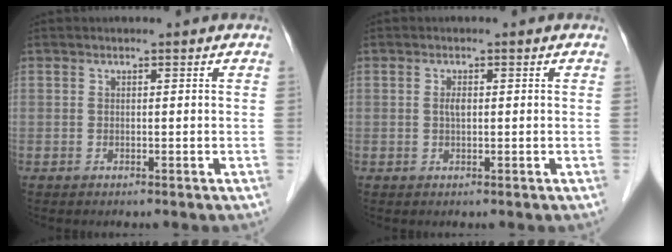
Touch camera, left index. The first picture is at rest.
{"total": 1.1, "force": [0.1, 0.4, 1.1], "torque": [-0.022, 0.001, 0.002]}